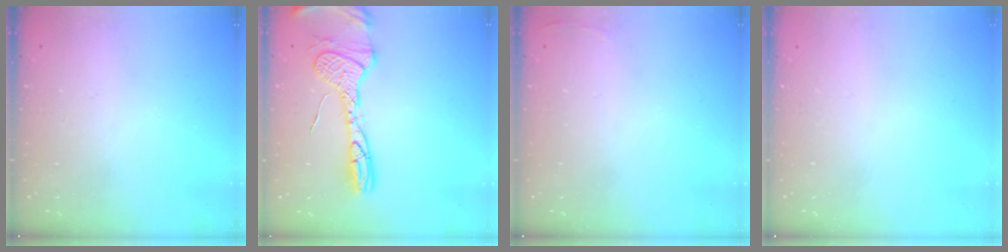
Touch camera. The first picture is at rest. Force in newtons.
{"total": 14.2, "press": 14.2, "slide": 1.3}
{"total": 2.5, "press": 2.4, "slide": 0.9}
{"total": 0.0}